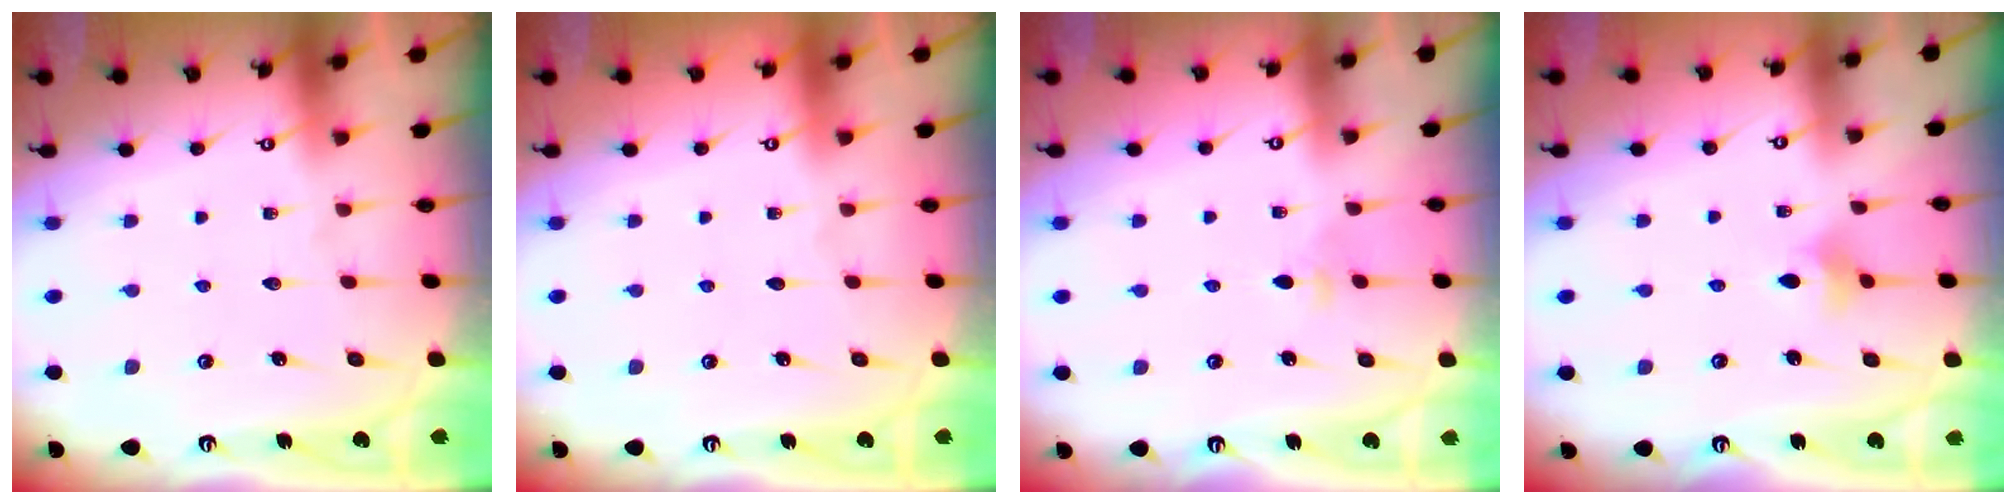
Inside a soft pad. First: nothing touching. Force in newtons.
{"total": 0.0}
{"total": 3.0, "press": 3.0, "slide": 0.7}
{"total": 5.4, "press": 5.3, "slide": 1.0}